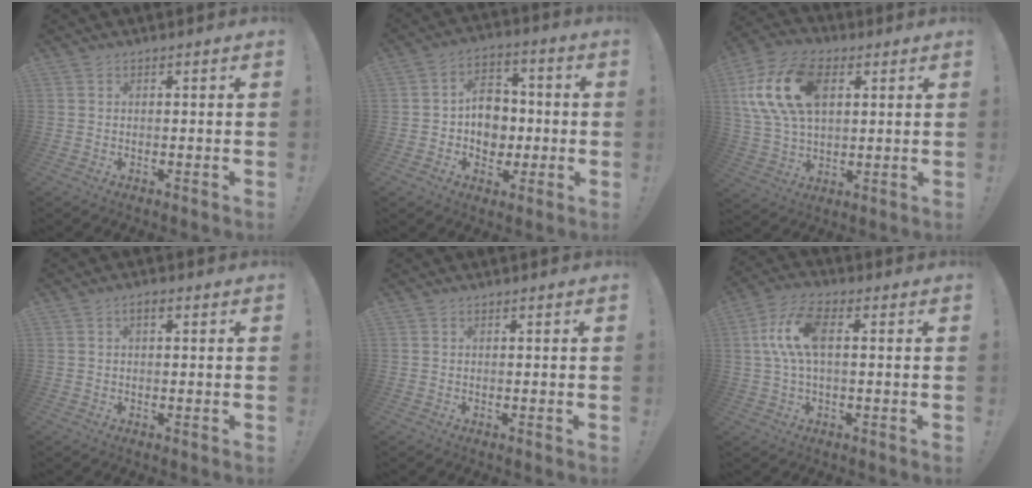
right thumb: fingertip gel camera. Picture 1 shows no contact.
{"total": 10.9, "force": [-0.1, 9.5, 5.4], "torque": [-0.079, 0.009, 0.007]}
{"total": 19.3, "force": [5.7, 12.2, 13.9], "torque": [-0.267, -0.001, 0.103]}
{"total": 1.7, "force": [0.4, 0.8, 1.5], "torque": [-0.023, 0.002, 0.004]}
{"total": 0.0}
{"total": 11.5, "force": [1.2, 5.4, 10.1], "torque": [-0.204, 0.007, 0.022]}